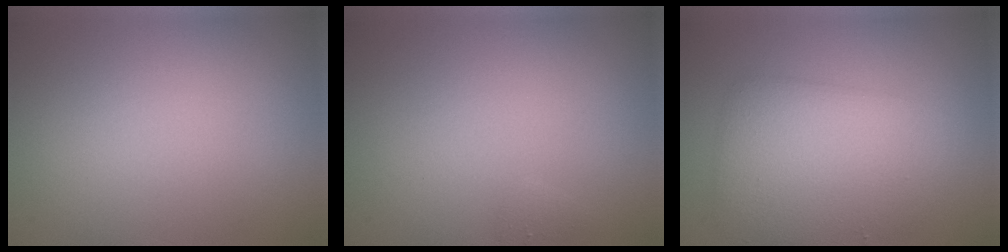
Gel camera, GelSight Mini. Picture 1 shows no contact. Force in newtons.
{"total": 0.6, "press": 0.6, "slide": 0.1}
{"total": 6.3, "press": 6.2, "slide": 0.1}